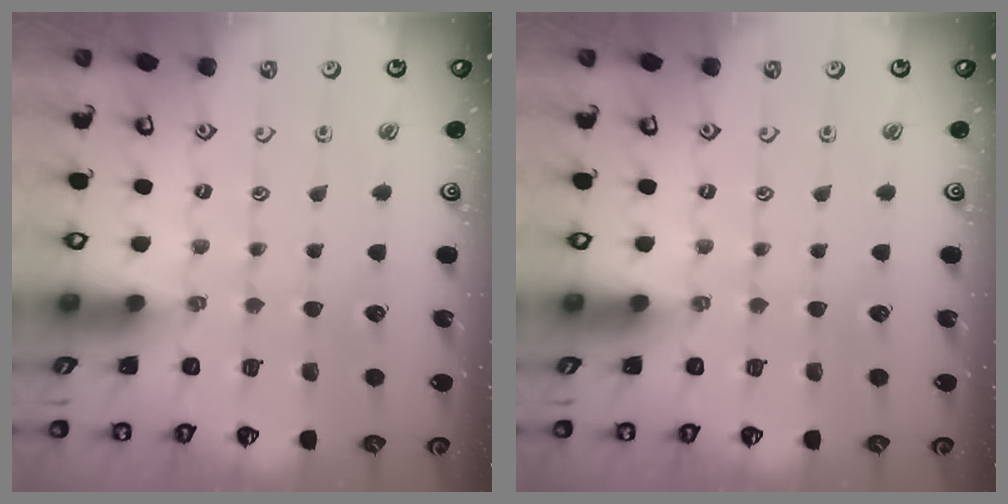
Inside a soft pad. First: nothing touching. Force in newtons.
{"total": 0.0}